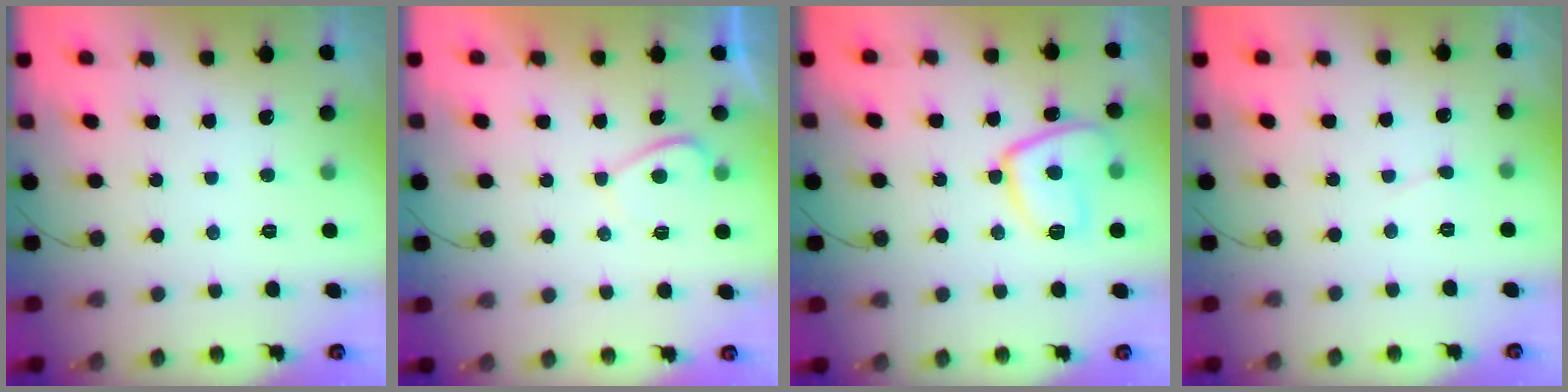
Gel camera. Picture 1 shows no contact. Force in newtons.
{"total": 2.1, "press": 2.0, "slide": 0.7}
{"total": 10.8, "press": 10.8, "slide": 1.3}
{"total": 2.5, "press": 2.5, "slide": 0.1}